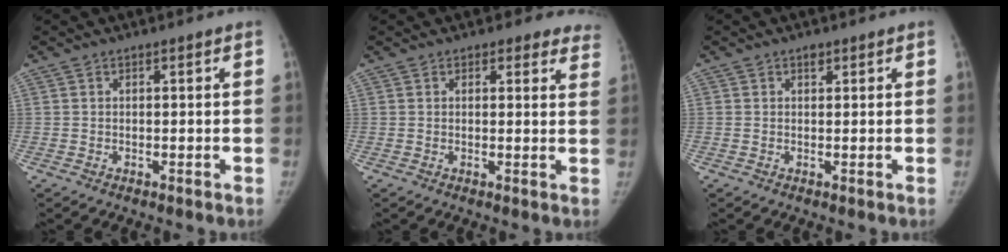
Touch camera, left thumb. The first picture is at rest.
{"total": 8.7, "force": [7.7, 3.8, 1.4], "torque": [0.050, -0.025, 0.057]}
{"total": 1.0, "force": [0.7, 0.6, 0.4], "torque": [0.004, -0.002, 0.011]}